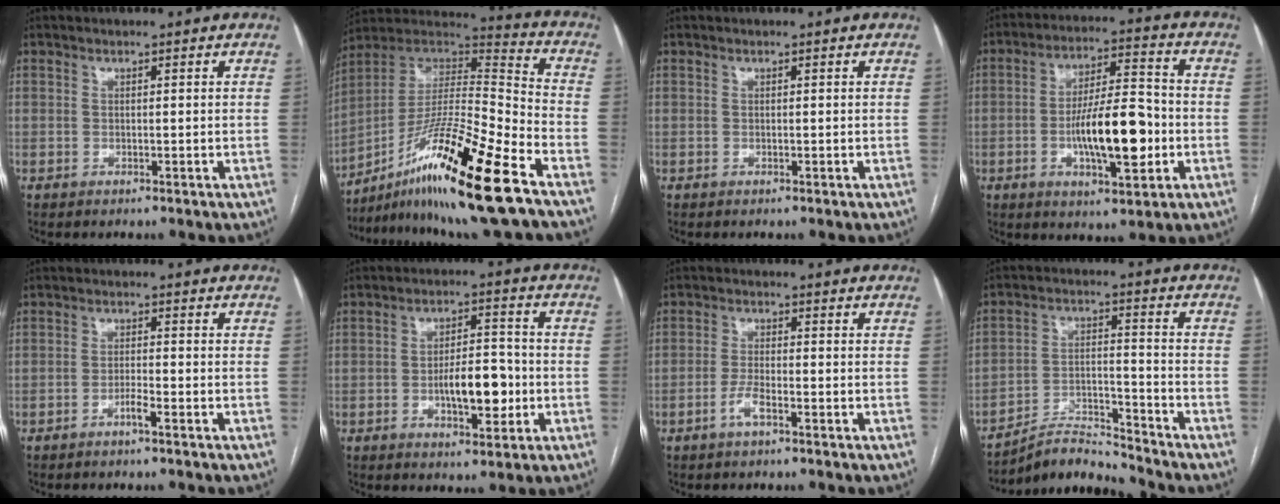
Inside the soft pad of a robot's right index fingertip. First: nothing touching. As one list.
[{"total": 21.2, "force": [-12.7, 0.0, 17.0], "torque": [-0.308, -0.014, -0.226]}, {"total": 0.0}, {"total": 13.3, "force": [-2.9, 3.5, 12.5], "torque": [-0.216, 0.011, -0.044]}, {"total": 2.0, "force": [-1.4, -0.1, 1.5], "torque": [-0.028, 0.001, -0.027]}, {"total": 8.4, "force": [-1.9, 3.1, 7.6], "torque": [-0.125, 0.010, -0.027]}, {"total": 2.9, "force": [-1.7, 0.4, 2.3], "torque": [-0.048, 0.000, -0.035]}, {"total": 7.8, "force": [-7.8, -0.1, 0.3], "torque": [-0.009, 0.019, -0.141]}]